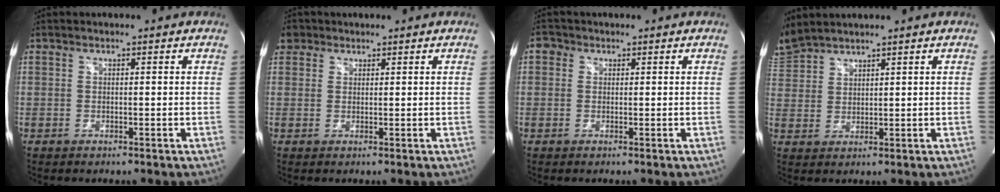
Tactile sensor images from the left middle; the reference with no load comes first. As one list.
[{"total": 2.7, "force": [1.6, 2.1, 0.3], "torque": [-0.003, 0.014, 0.026]}, {"total": 1.7, "force": [0.6, 1.5, 0.5], "torque": [0.000, 0.009, 0.005]}, {"total": 5.0, "force": [4.9, 0.3, 0.6], "torque": [-0.032, 0.019, 0.107]}]